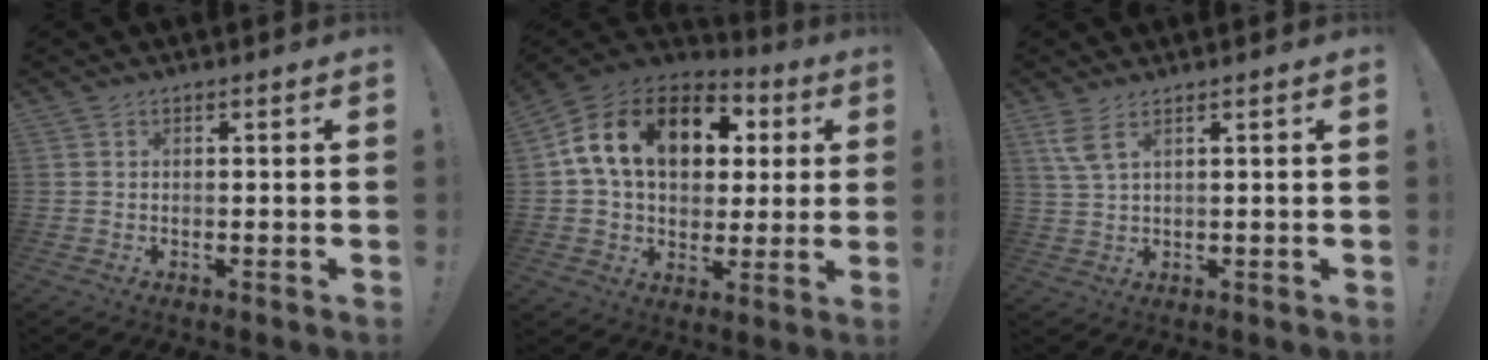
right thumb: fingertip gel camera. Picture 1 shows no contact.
{"total": 18.7, "force": [5.8, 12.6, 12.4], "torque": [-0.210, -0.002, 0.104]}
{"total": 4.6, "force": [2.5, 1.1, 3.7], "torque": [-0.076, -0.004, 0.045]}